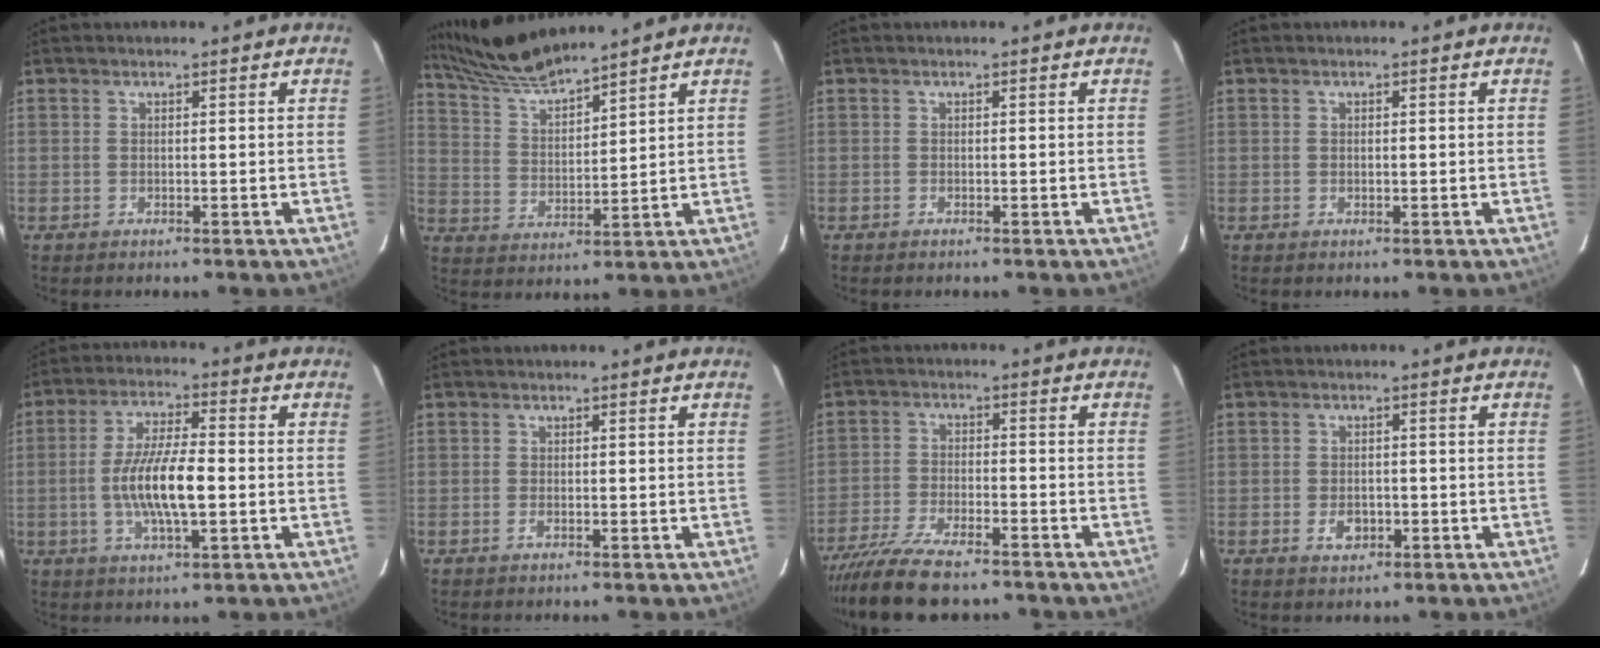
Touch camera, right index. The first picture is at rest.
{"total": 11.0, "force": [10.1, 0.4, 4.4], "torque": [-0.084, -0.001, 0.196]}
{"total": 0.0}
{"total": 0.6, "force": [0.0, 0.4, 0.4], "torque": [-0.008, 0.002, 0.000]}
{"total": 10.9, "force": [-1.8, 2.7, 10.4], "torque": [-0.202, -0.001, -0.033]}
{"total": 0.9, "force": [-0.5, 0.3, 0.6], "torque": [-0.012, -0.001, -0.010]}
{"total": 12.7, "force": [-10.5, 3.3, 6.3], "torque": [-0.146, -0.031, -0.186]}
{"total": 3.6, "force": [-1.4, 2.5, 2.2], "torque": [-0.042, -0.001, -0.020]}